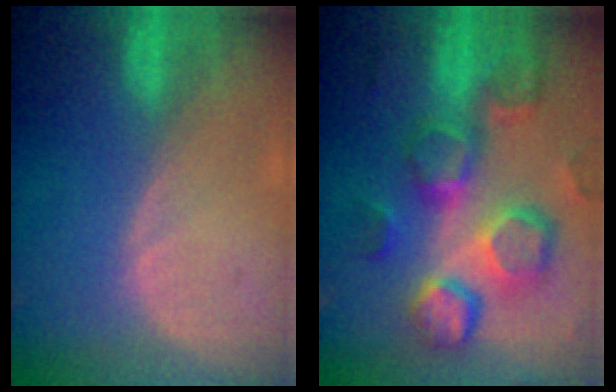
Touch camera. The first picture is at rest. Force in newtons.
{"total": 13.0, "press": 11.4, "slide": 6.3}